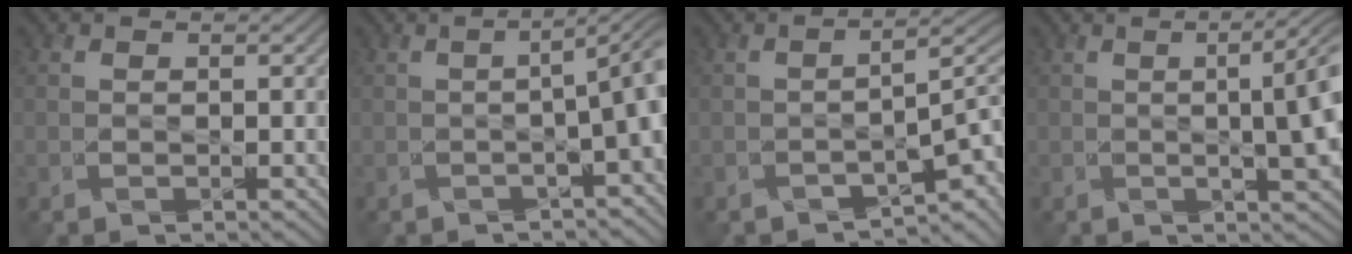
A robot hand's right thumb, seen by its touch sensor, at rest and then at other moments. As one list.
[{"total": 6.7, "force": [-0.8, 1.6, 6.4], "torque": [-0.077, 0.006, -0.015]}, {"total": 5.2, "force": [-2.5, 1.6, 4.3], "torque": [-0.059, -0.007, -0.042]}, {"total": 8.0, "force": [0.2, 2.1, 7.8], "torque": [-0.082, 0.014, -0.008]}]